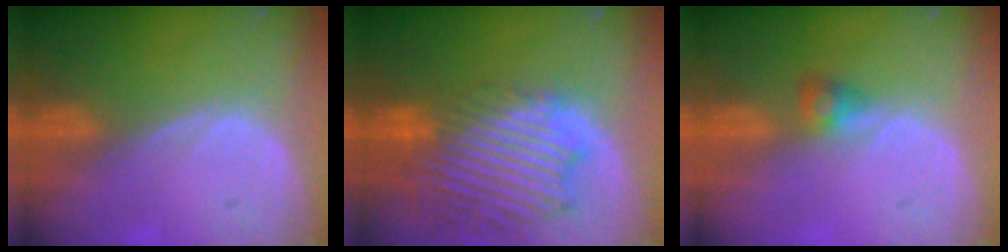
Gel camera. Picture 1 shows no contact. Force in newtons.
{"total": 13.9, "press": 11.9, "slide": 7.2}
{"total": 2.5, "press": 2.4, "slide": 0.7}